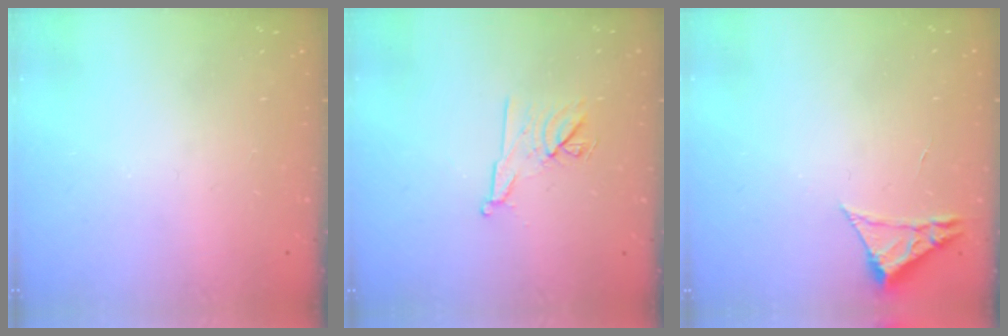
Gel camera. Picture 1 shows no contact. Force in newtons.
{"total": 8.9, "press": 8.9, "slide": 1.1}
{"total": 2.3, "press": 2.3, "slide": 0.4}